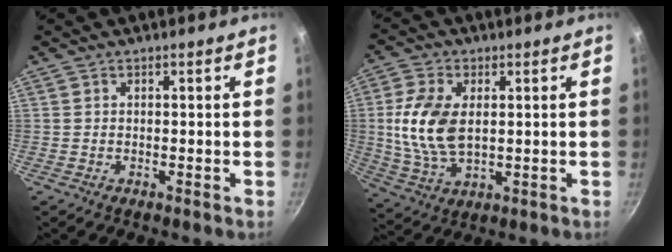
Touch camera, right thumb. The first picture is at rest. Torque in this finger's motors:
{"motor_torque": [0.34, 0.08, 1.26, -0.65, 0.28]}